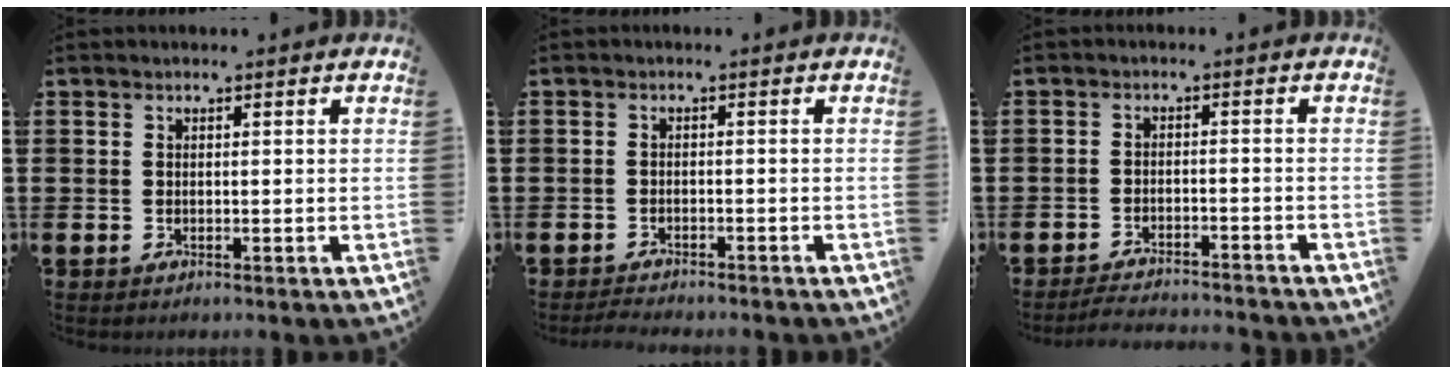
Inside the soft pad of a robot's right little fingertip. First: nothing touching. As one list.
[{"total": 1.4, "force": [-1.4, 0.0, 0.1], "torque": [-0.006, 0.002, -0.029]}, {"total": 2.6, "force": [-2.6, -0.1, 0.1], "torque": [-0.004, 0.004, -0.054]}]